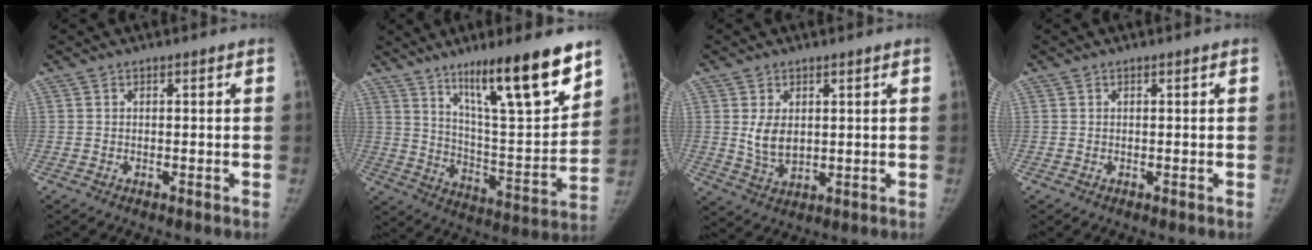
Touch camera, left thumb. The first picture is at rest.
{"total": 21.7, "force": [13.9, 3.9, 16.2], "torque": [-0.227, -0.075, 0.232]}
{"total": 5.8, "force": [1.3, 3.8, 4.1], "torque": [-0.061, -0.017, 0.036]}
{"total": 0.0}